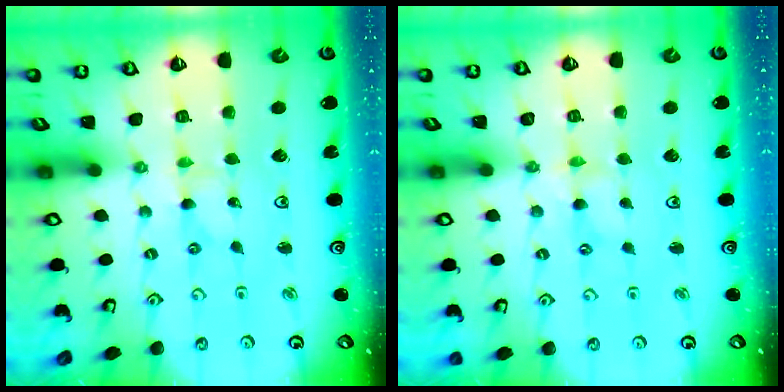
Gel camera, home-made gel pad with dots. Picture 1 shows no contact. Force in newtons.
{"total": 1.5, "press": 1.5, "slide": 0.2}